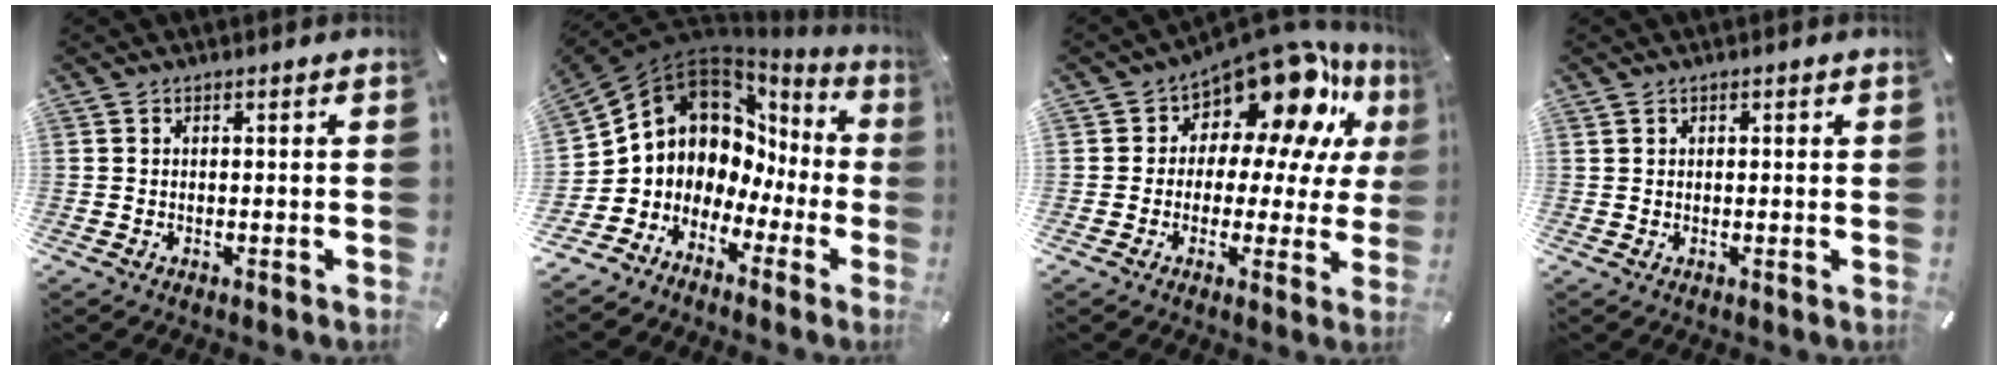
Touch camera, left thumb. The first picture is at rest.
{"total": 7.7, "force": [3.4, 6.8, 0.7], "torque": [-0.038, -0.070, 0.072]}
{"total": 15.7, "force": [11.5, 7.2, 7.9], "torque": [-0.129, -0.100, 0.197]}
{"total": 0.8, "force": [0.4, 0.6, 0.3], "torque": [-0.004, 0.002, 0.008]}